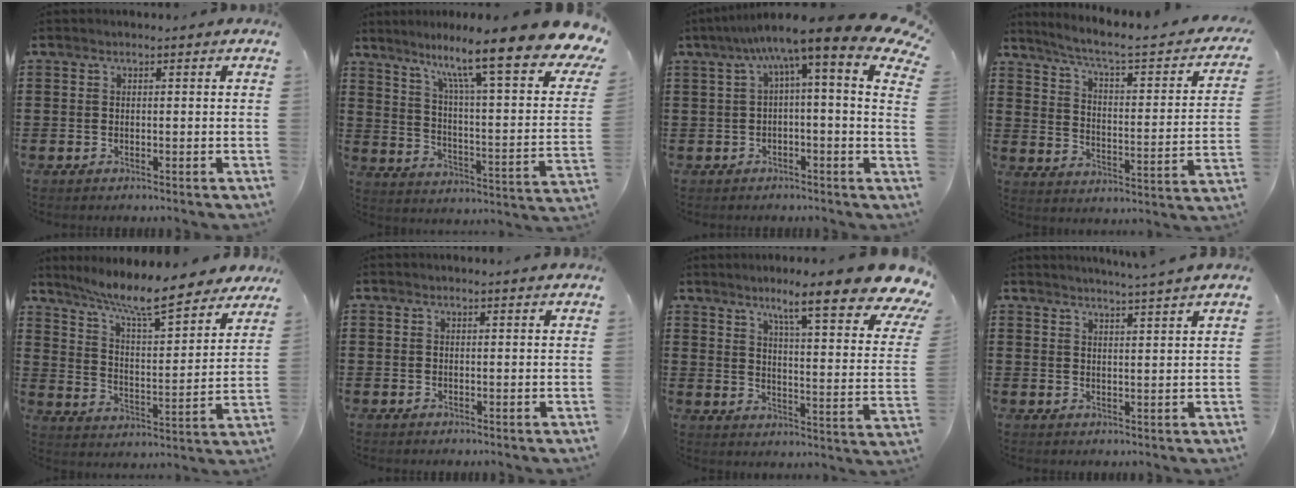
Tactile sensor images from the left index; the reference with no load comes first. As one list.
[{"total": 13.5, "force": [10.2, 0.8, 8.9], "torque": [-0.173, -0.078, 0.160]}, {"total": 7.9, "force": [3.9, 0.4, 6.9], "torque": [-0.138, -0.034, 0.059]}, {"total": 4.5, "force": [3.4, 0.2, 3.0], "torque": [-0.077, -0.032, 0.045]}, {"total": 9.8, "force": [8.4, 0.1, 5.0], "torque": [-0.116, -0.049, 0.140]}, {"total": 0.7, "force": [0.7, -0.1, 0.1], "torque": [-0.004, -0.002, 0.014]}, {"total": 12.0, "force": [8.5, 0.6, 8.4], "torque": [-0.146, -0.058, 0.128]}, {"total": 3.1, "force": [3.0, -0.9, 0.4], "torque": [-0.016, -0.014, 0.054]}]